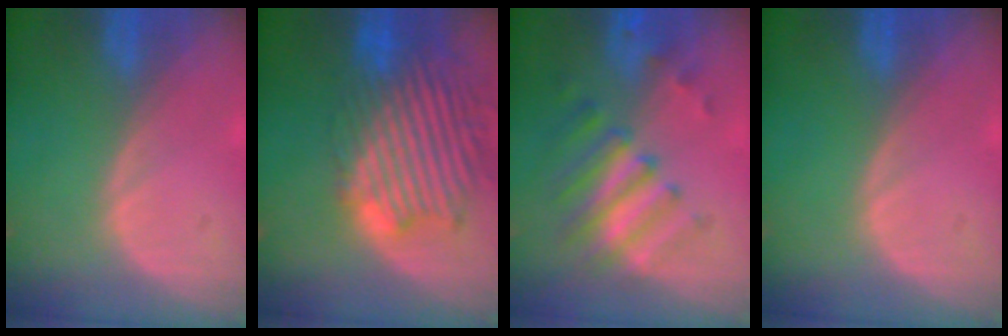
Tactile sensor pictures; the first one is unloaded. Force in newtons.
{"total": 14.0, "press": 11.8, "slide": 7.4}
{"total": 7.9, "press": 7.1, "slide": 3.5}
{"total": 0.0}